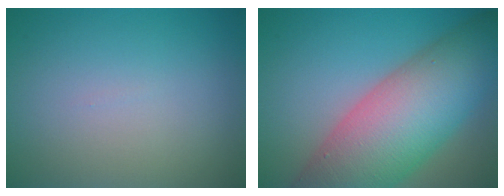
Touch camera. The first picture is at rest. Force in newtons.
{"total": 13.1, "press": 13.1, "slide": 0.6}